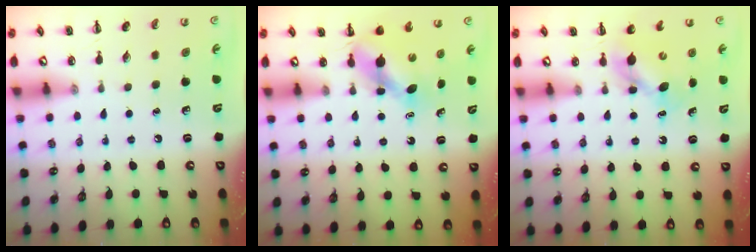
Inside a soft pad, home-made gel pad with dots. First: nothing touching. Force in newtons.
{"total": 4.9, "press": 4.9, "slide": 0.5}
{"total": 5.7, "press": 5.6, "slide": 0.8}